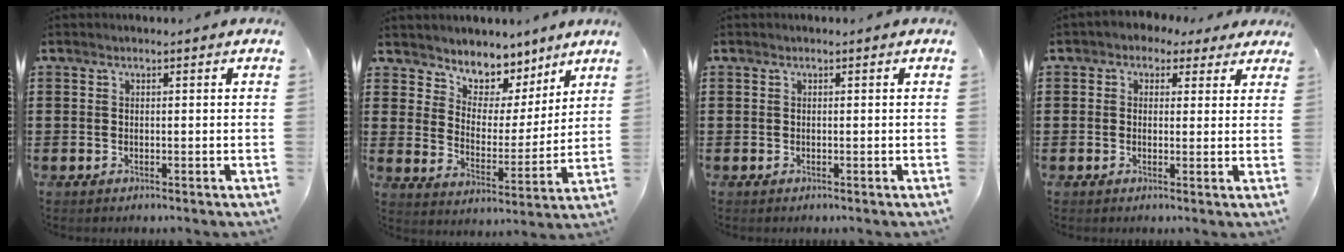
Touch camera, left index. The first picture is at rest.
{"total": 5.8, "force": [4.7, 3.4, -0.3], "torque": [-0.034, -0.035, 0.083]}
{"total": 0.0}
{"total": 2.2, "force": [1.1, 1.8, 0.7], "torque": [-0.023, 0.011, 0.019]}